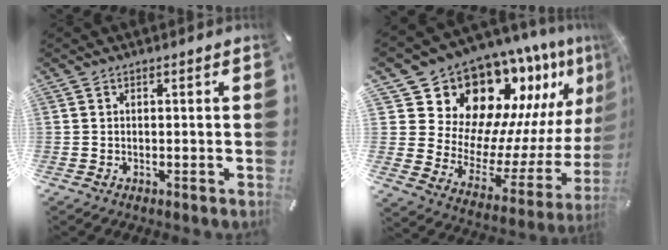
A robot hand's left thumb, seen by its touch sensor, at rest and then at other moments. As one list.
[{"total": 18.1, "force": [15.6, 8.2, 4.0], "torque": [-0.057, -0.167, 0.281]}]